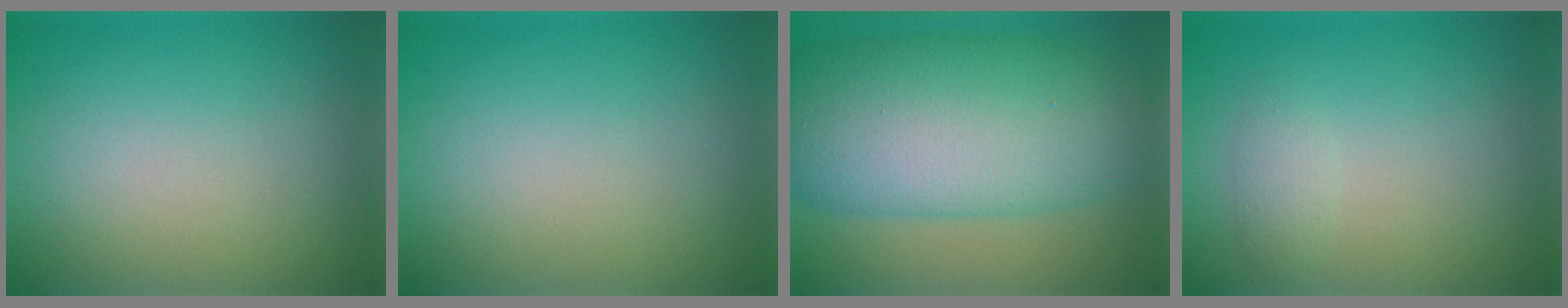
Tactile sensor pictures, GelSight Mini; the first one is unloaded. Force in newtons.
{"total": 0.0}
{"total": 13.5, "press": 13.5, "slide": 0.3}
{"total": 1.1, "press": 1.1, "slide": 0.0}